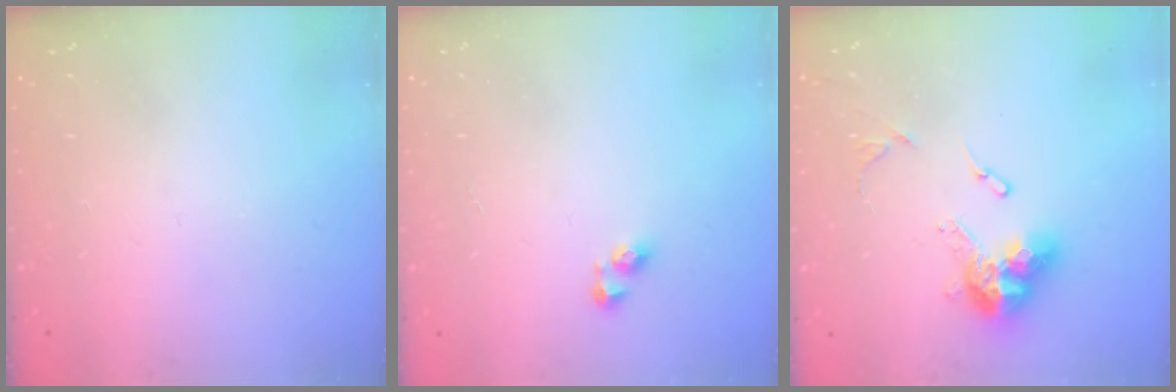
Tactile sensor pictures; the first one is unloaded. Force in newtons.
{"total": 3.8, "press": 3.7, "slide": 0.5}
{"total": 12.3, "press": 12.3, "slide": 1.2}